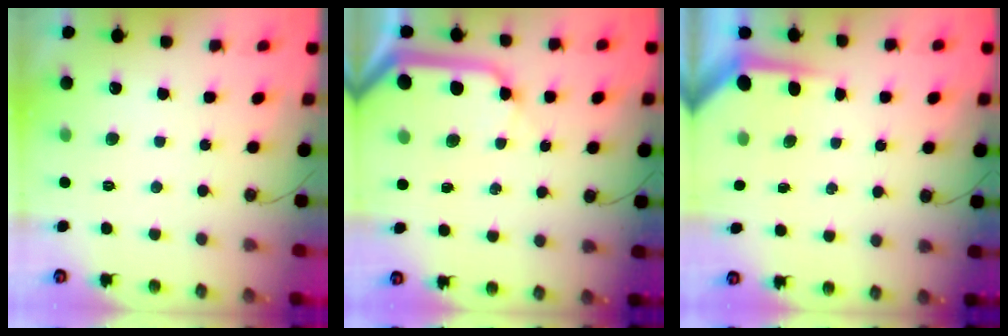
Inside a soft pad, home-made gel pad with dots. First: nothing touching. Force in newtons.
{"total": 11.4, "press": 11.3, "slide": 1.6}
{"total": 3.6, "press": 3.6, "slide": 0.4}